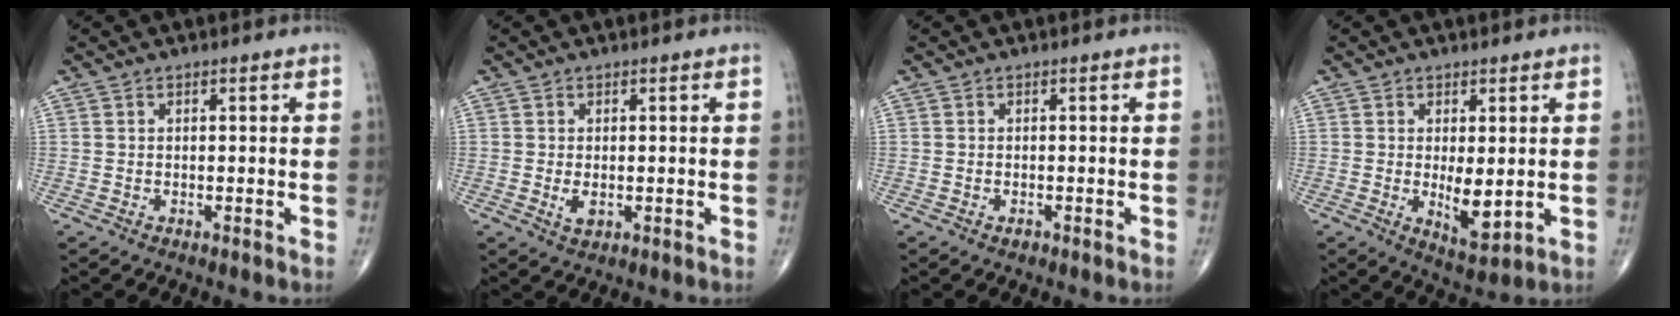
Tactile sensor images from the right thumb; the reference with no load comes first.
{"total": 2.3, "force": [-0.3, 1.4, 1.9], "torque": [-0.034, -0.006, -0.004]}
{"total": 0.9, "force": [-0.6, 0.5, 0.4], "torque": [-0.005, 0.002, -0.009]}
{"total": 6.1, "force": [-0.3, 2.5, 5.6], "torque": [-0.078, -0.018, 0.004]}